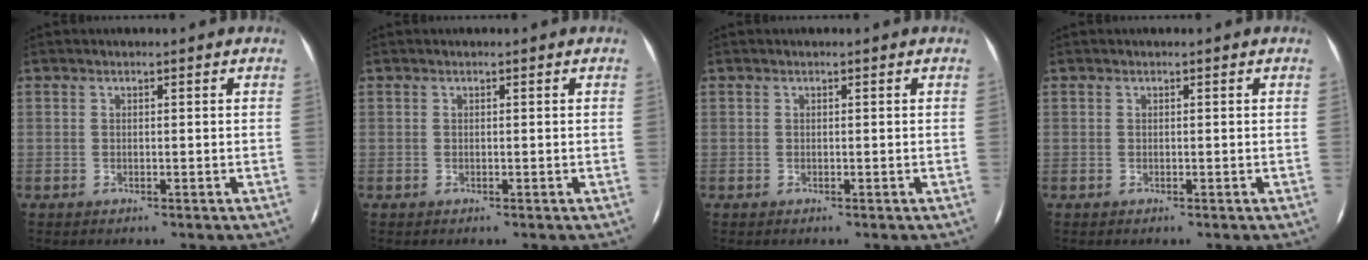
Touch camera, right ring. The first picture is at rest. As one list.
[{"total": 0.0}, {"total": 0.0}, {"total": 0.0}]